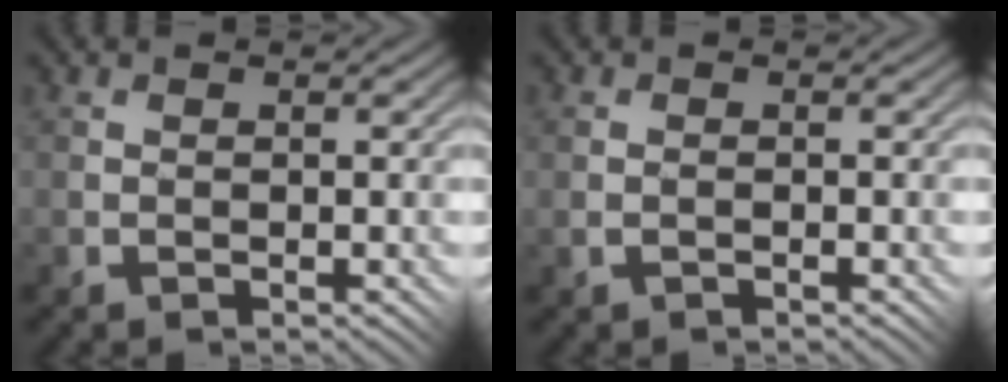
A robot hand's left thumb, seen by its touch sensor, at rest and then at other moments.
{"total": 0.9, "force": [-0.4, 0.5, 0.7], "torque": [-0.012, 0.004, -0.005]}